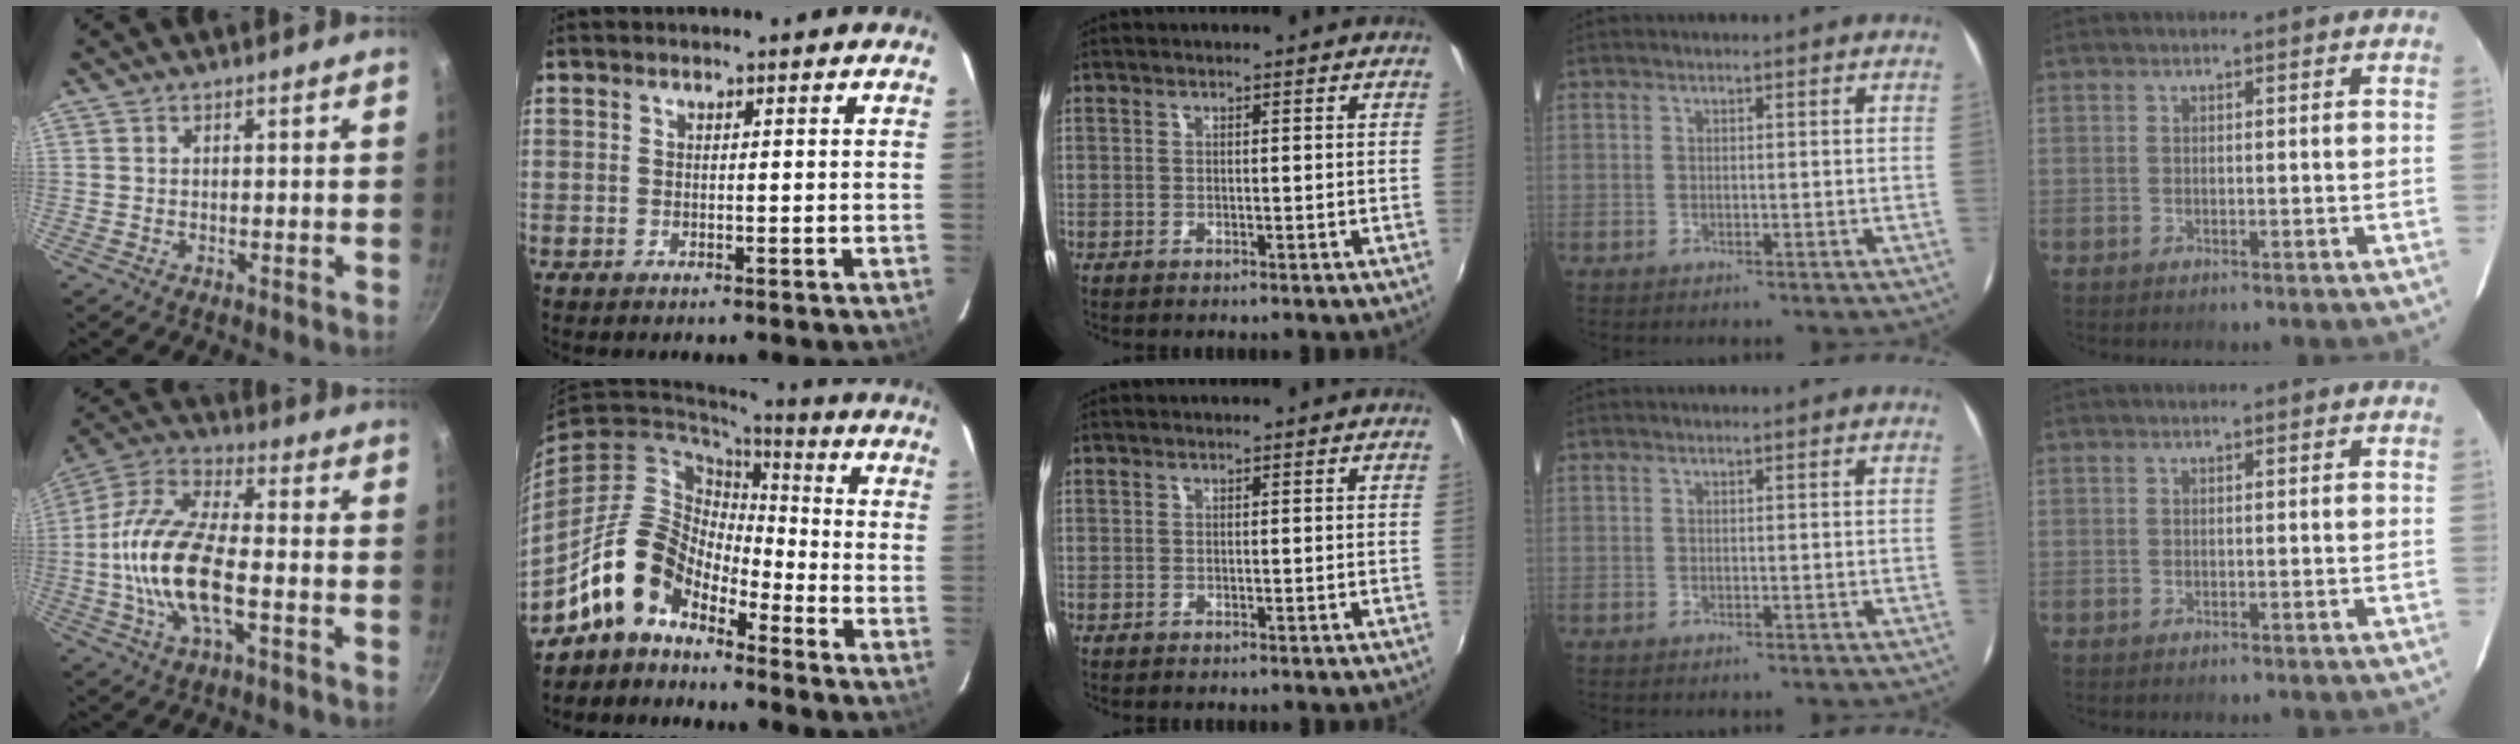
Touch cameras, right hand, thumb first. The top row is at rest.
{"thumb": {"total": 17.1, "force": [-3.1, 7.1, 15.2], "torque": [-0.292, 0.033, -0.078]}, "index": {"total": 11.6, "force": [-8.5, 6.1, 5.0], "torque": [-0.100, 0.027, -0.165]}}